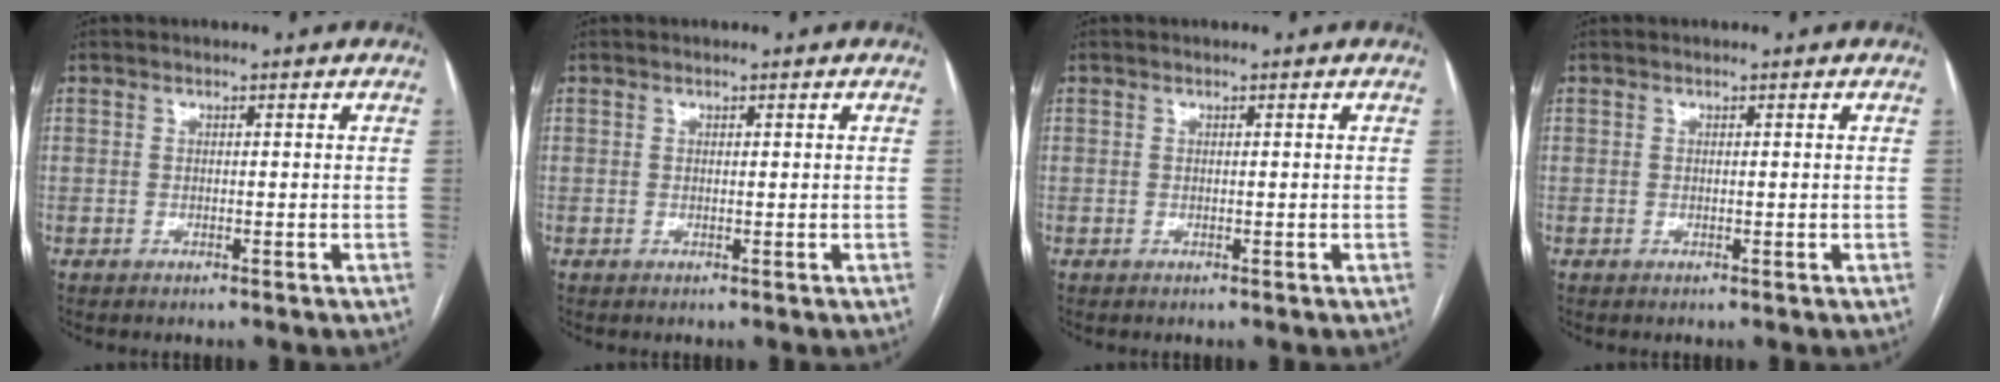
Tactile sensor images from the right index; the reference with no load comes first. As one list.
[{"total": 0.0}, {"total": 0.0}, {"total": 0.0}]